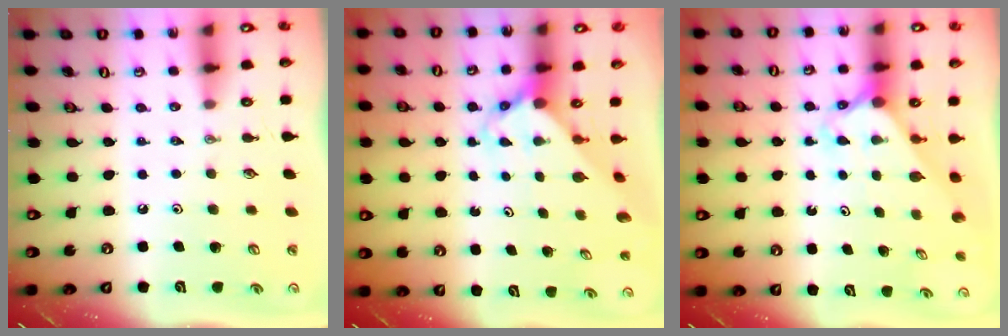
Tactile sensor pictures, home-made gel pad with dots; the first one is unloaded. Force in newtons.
{"total": 3.5, "press": 3.5, "slide": 0.2}
{"total": 2.3, "press": 2.3, "slide": 0.1}